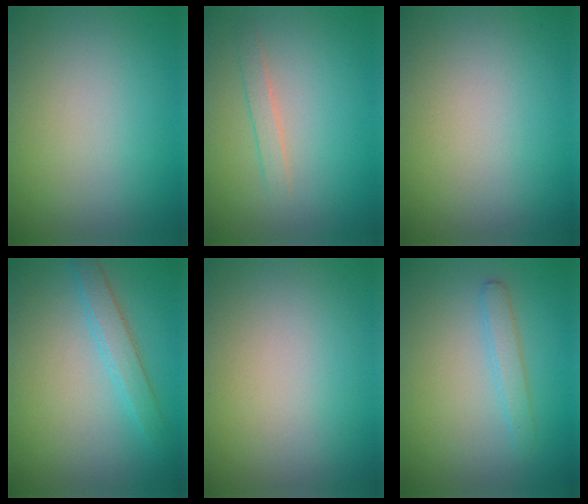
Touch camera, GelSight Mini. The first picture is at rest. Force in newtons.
{"total": 1.3, "press": 1.3, "slide": 0.1}
{"total": 0.0}
{"total": 2.3, "press": 2.3, "slide": 0.1}
{"total": 0.0}
{"total": 1.7, "press": 1.7, "slide": 0.1}